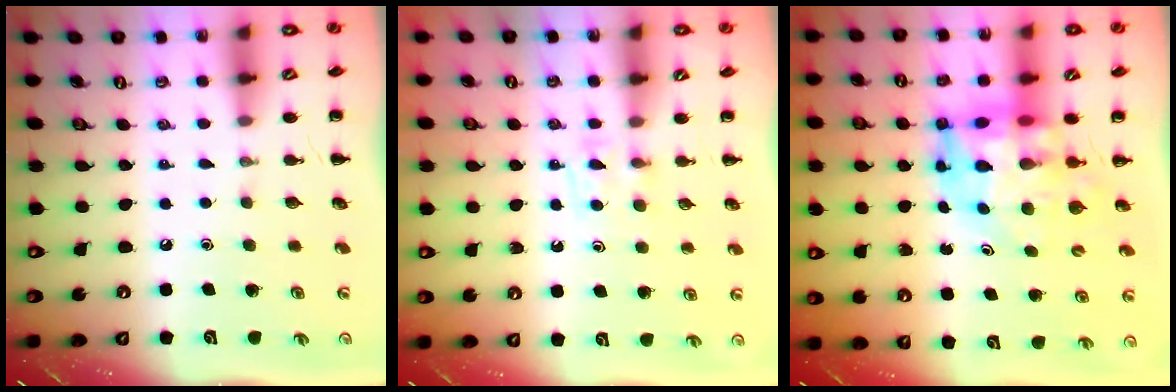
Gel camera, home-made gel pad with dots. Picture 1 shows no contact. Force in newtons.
{"total": 3.8, "press": 3.5, "slide": 1.5}
{"total": 10.7, "press": 10.2, "slide": 3.2}